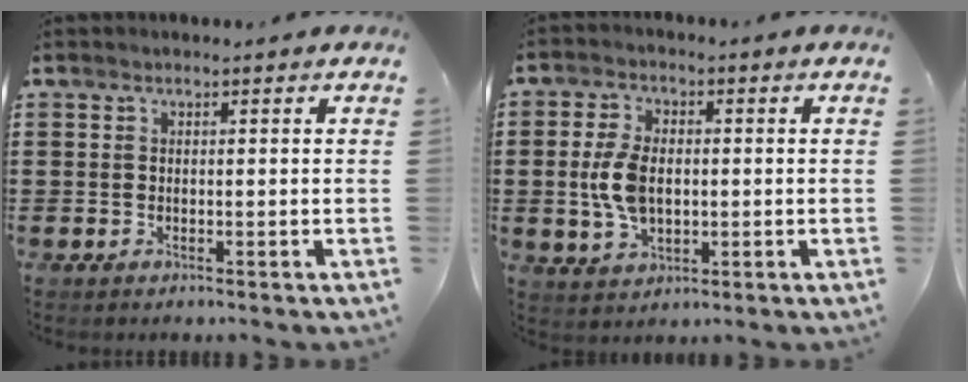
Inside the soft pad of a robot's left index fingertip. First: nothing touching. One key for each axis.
{"total": 7.0, "fx": 0.1, "fy": 4.1, "fz": 5.6, "tx": -0.143, "ty": 0.000, "tz": -0.008}